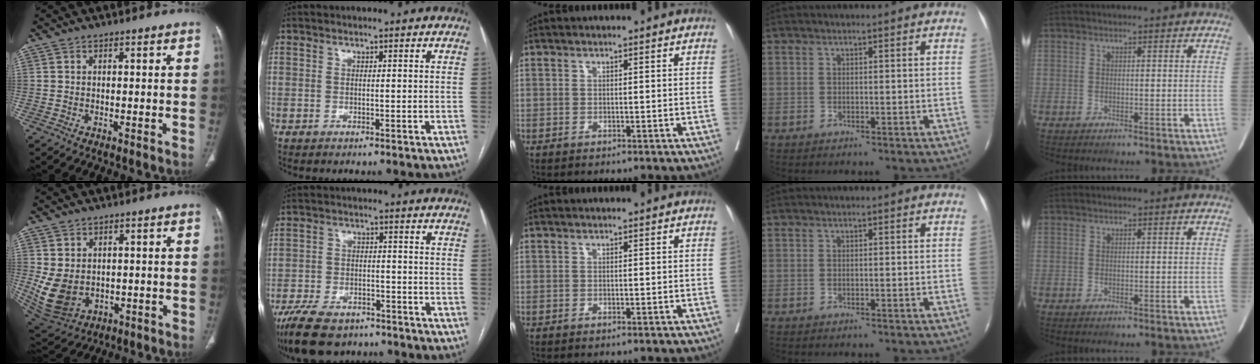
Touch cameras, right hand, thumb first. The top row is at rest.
{"thumb": {"total": 9.9, "force": [-0.5, 7.8, 6.0], "torque": [-0.111, -0.006, 0.023]}, "index": {"total": 13.1, "force": [-9.7, 6.0, 6.5], "torque": [-0.129, -0.009, -0.154]}}